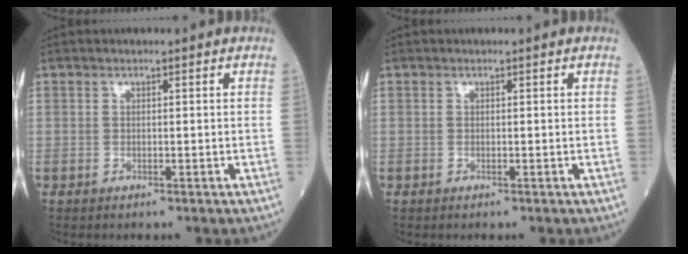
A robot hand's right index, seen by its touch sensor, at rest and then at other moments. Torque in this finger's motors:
{"motor_torque": [0.00, 0.00, 0.00, 0.00]}